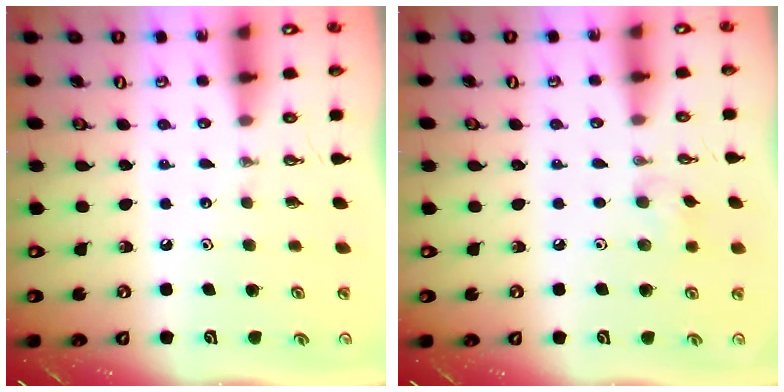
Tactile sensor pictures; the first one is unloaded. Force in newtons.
{"total": 6.1, "press": 6.1, "slide": 1.0}